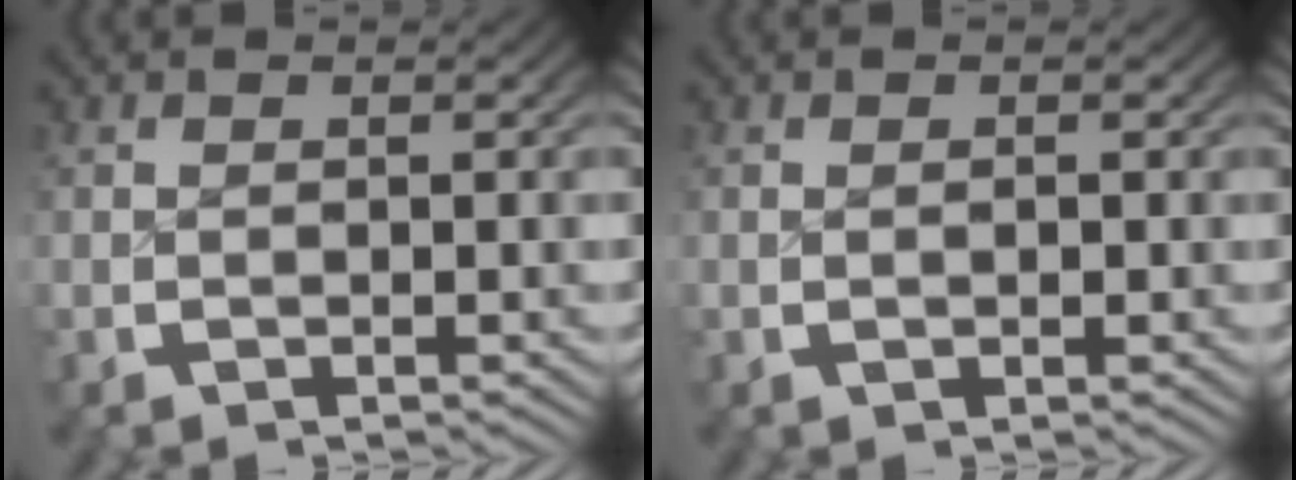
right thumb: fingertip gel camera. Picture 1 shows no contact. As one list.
[{"total": 0.6, "force": [-0.1, 0.4, 0.5], "torque": [-0.011, -0.005, -0.002]}]